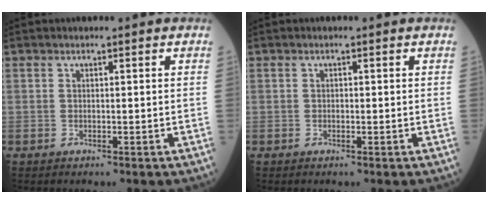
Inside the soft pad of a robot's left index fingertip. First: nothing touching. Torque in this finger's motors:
{"motor_torque": [-0.17, 0.21, -0.02, -0.01]}